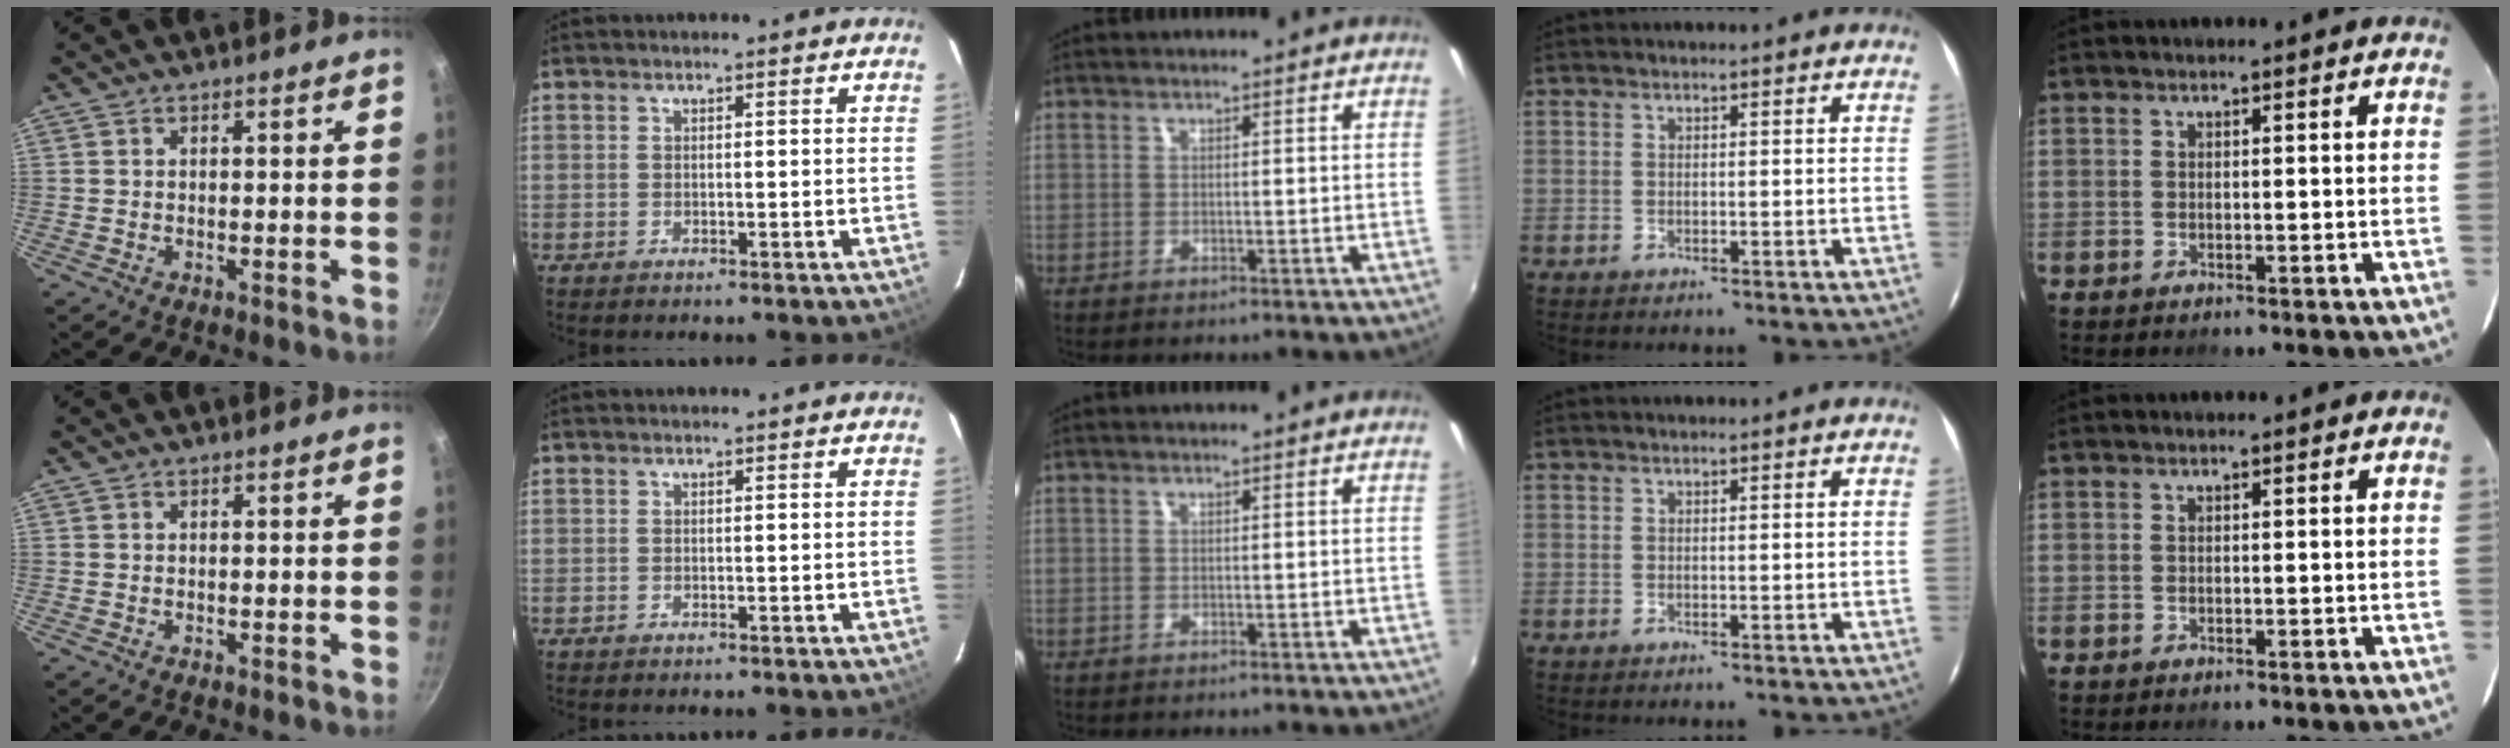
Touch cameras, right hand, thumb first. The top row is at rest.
{}